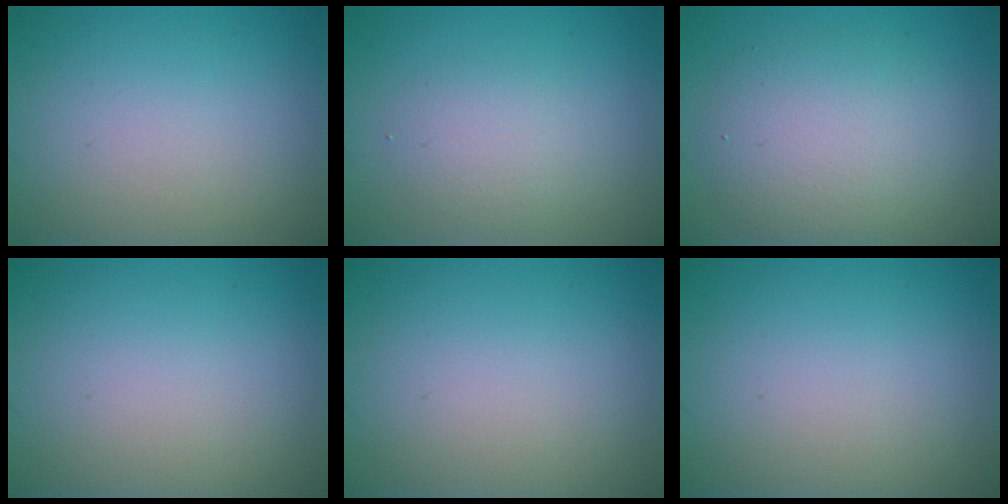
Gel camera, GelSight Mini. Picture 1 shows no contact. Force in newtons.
{"total": 2.4, "press": 2.4, "slide": 0.0}
{"total": 3.7, "press": 3.7, "slide": 0.4}
{"total": 0.0}
{"total": 0.0}
{"total": 0.0}